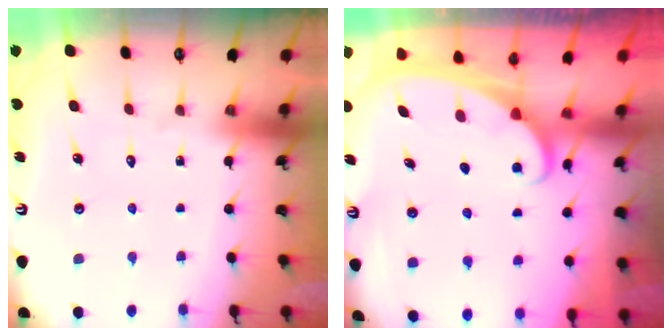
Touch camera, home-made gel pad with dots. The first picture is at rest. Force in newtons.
{"total": 1.9, "press": 1.9, "slide": 0.1}